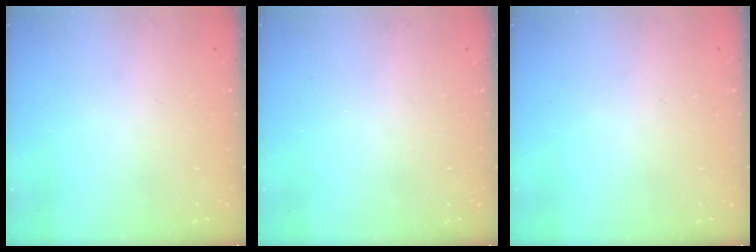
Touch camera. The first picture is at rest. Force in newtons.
{"total": 0.0}
{"total": 0.0}